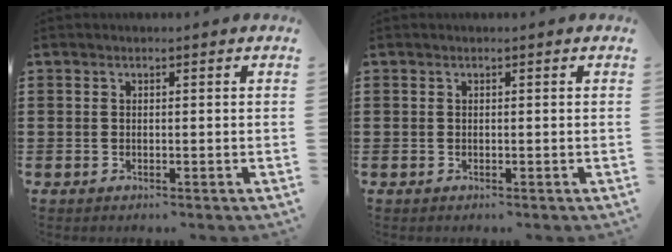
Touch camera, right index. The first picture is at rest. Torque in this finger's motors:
{"motor_torque": [0.00, 0.00, 0.00, -0.01]}